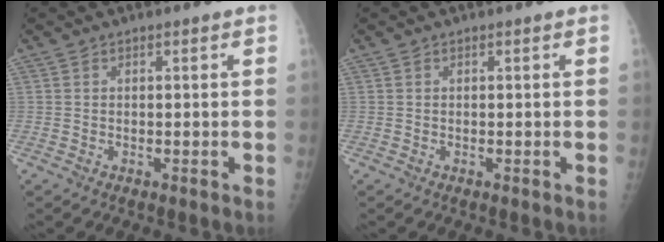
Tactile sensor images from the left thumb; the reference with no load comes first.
{"total": 0.0}